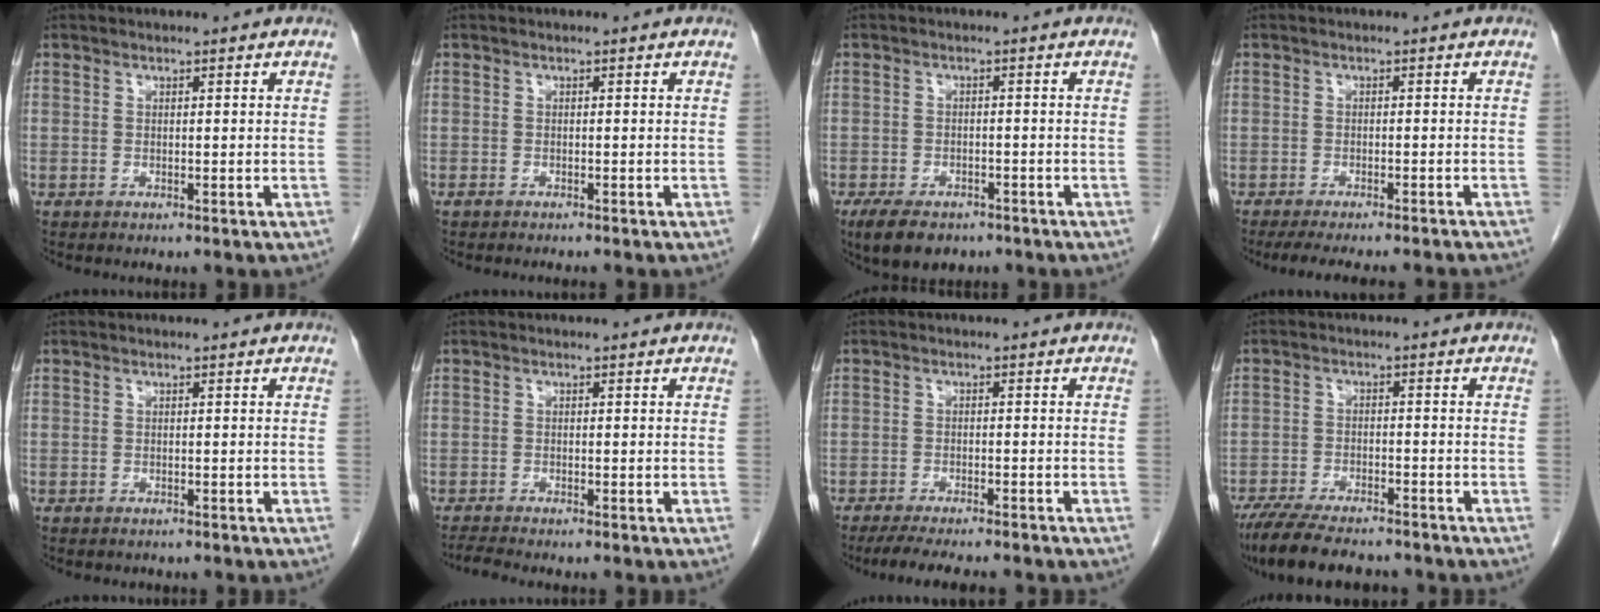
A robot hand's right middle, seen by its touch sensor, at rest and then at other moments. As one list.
[{"total": 1.2, "force": [-1.0, 0.2, 0.5], "torque": [-0.010, -0.002, -0.013]}, {"total": 7.4, "force": [-5.3, 3.6, 3.8], "torque": [-0.061, -0.004, -0.077]}, {"total": 12.5, "force": [-11.2, 1.1, 5.3], "torque": [-0.066, -0.014, -0.140]}, {"total": 1.1, "force": [-0.9, 0.5, 0.2], "torque": [-0.008, 0.000, -0.012]}, {"total": 1.7, "force": [-1.6, -0.5, 0.4], "torque": [-0.017, -0.010, -0.034]}, {"total": 10.0, "force": [-8.5, 1.7, 5.0], "torque": [-0.068, -0.010, -0.118]}, {"total": 12.2, "force": [-10.4, 2.7, 5.7], "torque": [-0.097, -0.013, -0.161]}]